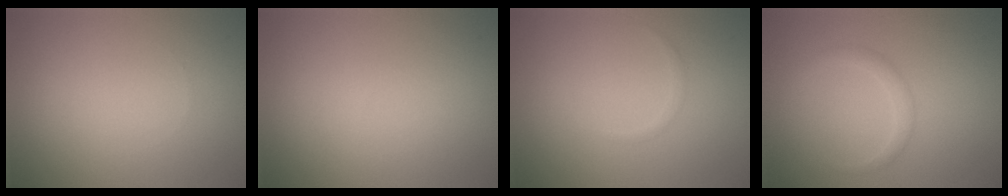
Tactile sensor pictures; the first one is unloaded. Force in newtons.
{"total": 0.0}
{"total": 0.5, "press": 0.5, "slide": 0.0}
{"total": 1.4, "press": 1.4, "slide": 0.0}